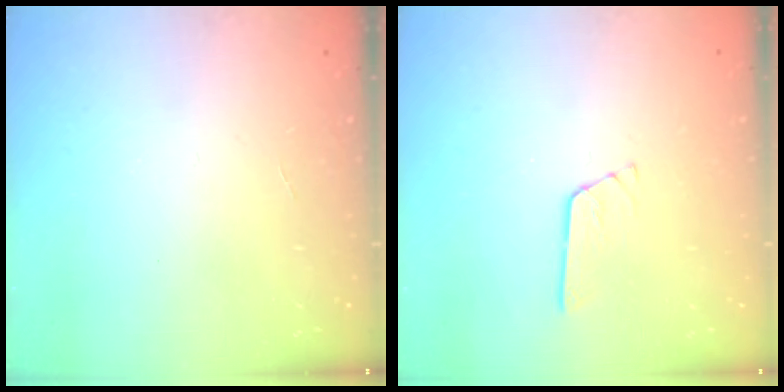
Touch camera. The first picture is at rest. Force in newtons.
{"total": 3.1, "press": 3.1, "slide": 0.3}